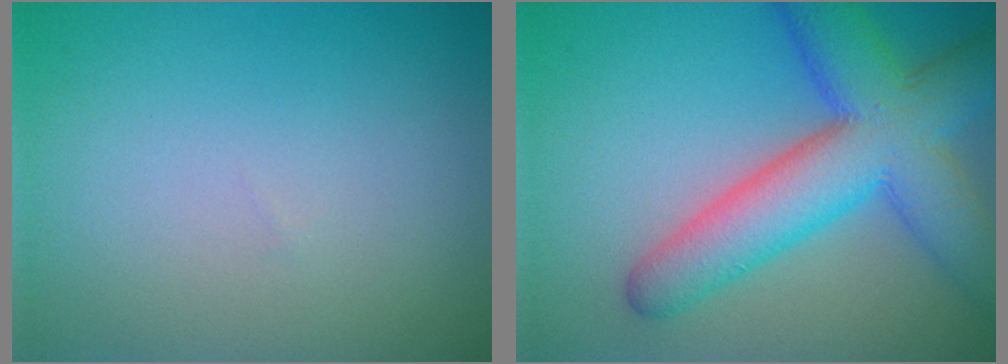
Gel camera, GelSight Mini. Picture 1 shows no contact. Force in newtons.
{"total": 9.5, "press": 9.5, "slide": 0.3}